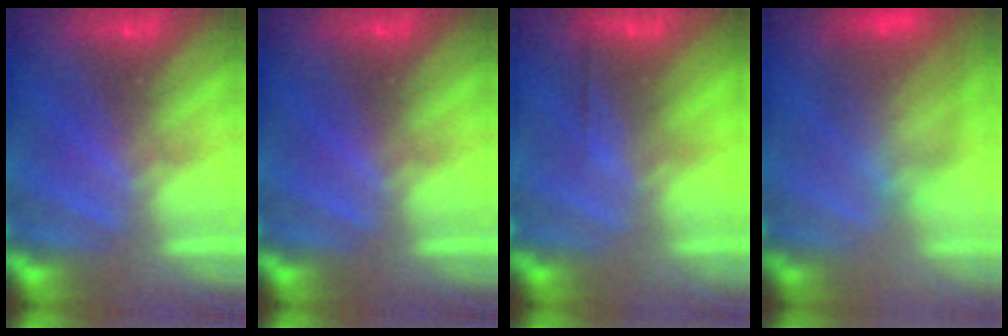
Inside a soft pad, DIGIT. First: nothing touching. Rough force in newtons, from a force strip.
{"total": 0.0}
{"total": 2.6}
{"total": 7.6}